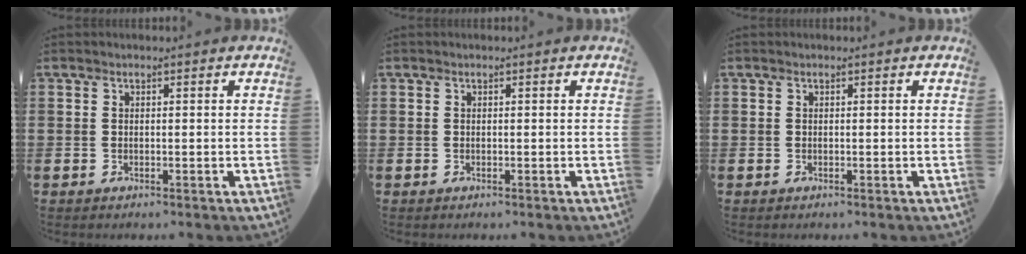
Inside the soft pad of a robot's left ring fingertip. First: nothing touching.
{"total": 0.0}
{"total": 0.0}